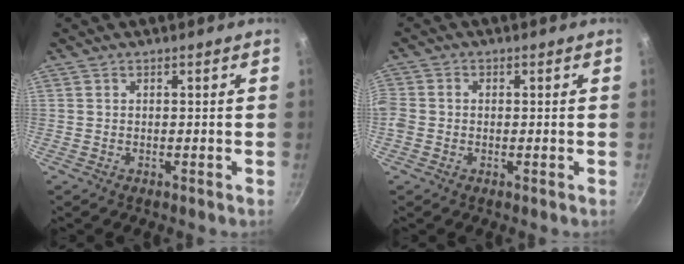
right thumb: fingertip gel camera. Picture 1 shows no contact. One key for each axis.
{"total": 3.6, "fx": -0.5, "fy": 3.0, "fz": 1.9, "tx": -0.042, "ty": 0.006, "tz": -0.018}